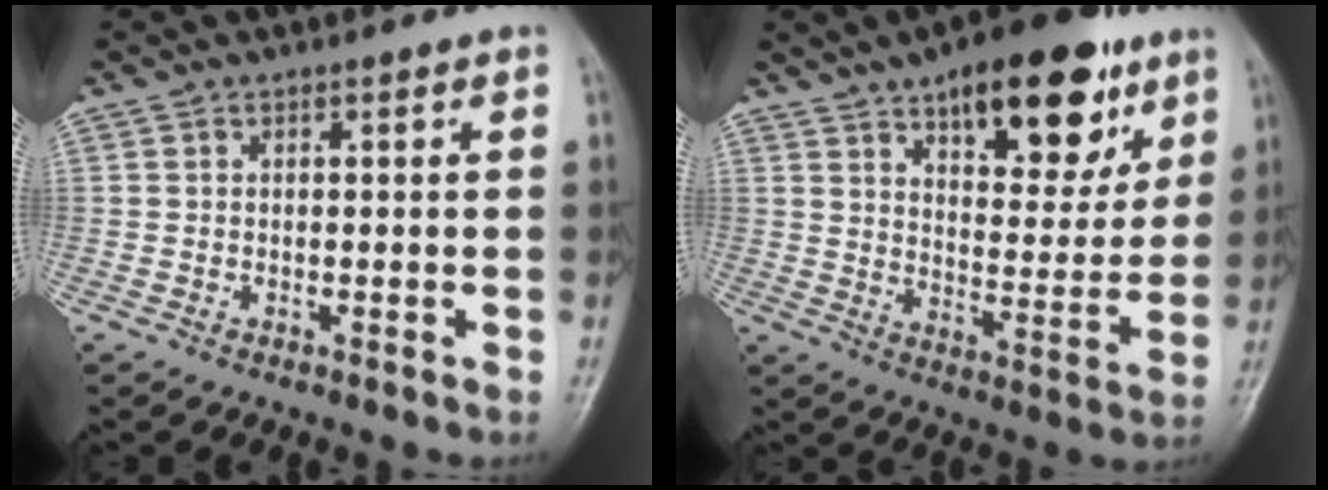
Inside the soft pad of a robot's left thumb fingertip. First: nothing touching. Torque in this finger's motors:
{"motor_torque": [0.87, 0.18, 1.27, -1.49, 0.05]}